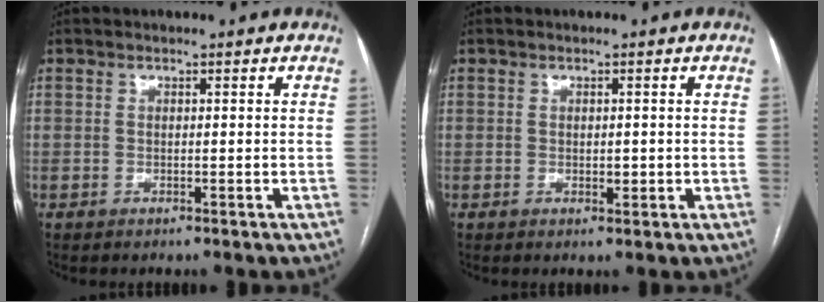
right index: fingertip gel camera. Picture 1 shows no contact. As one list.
[{"total": 1.6, "force": [-0.2, 0.8, 1.3], "torque": [-0.019, -0.002, 0.001]}]